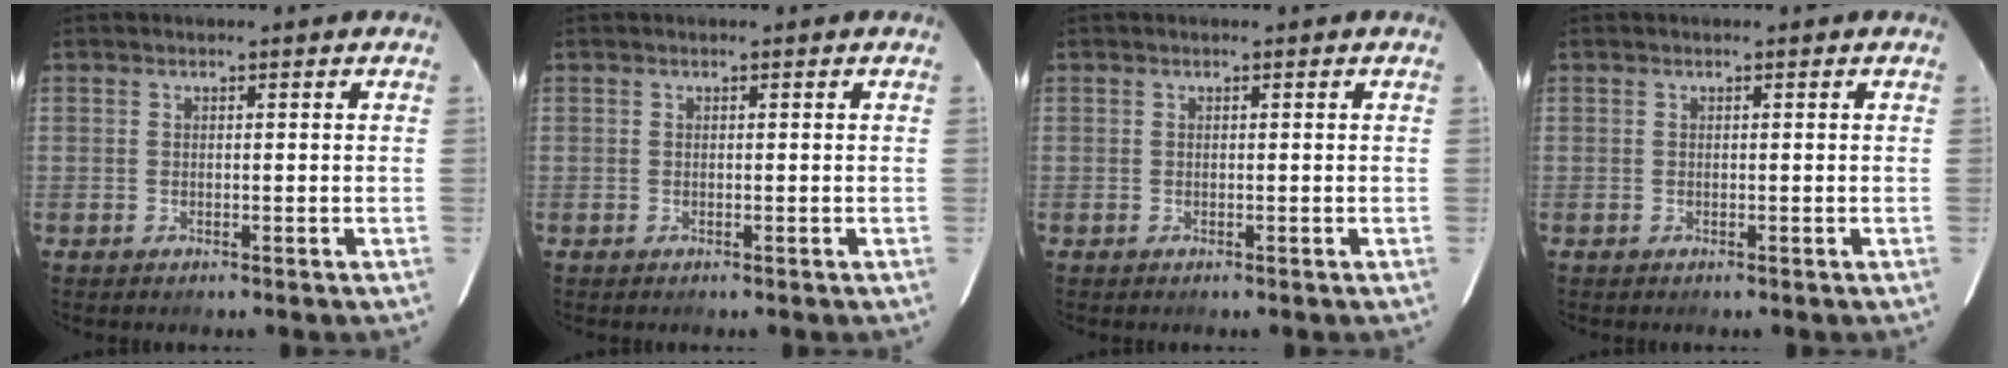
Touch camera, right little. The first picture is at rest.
{"total": 0.0}
{"total": 0.0}
{"total": 0.0}